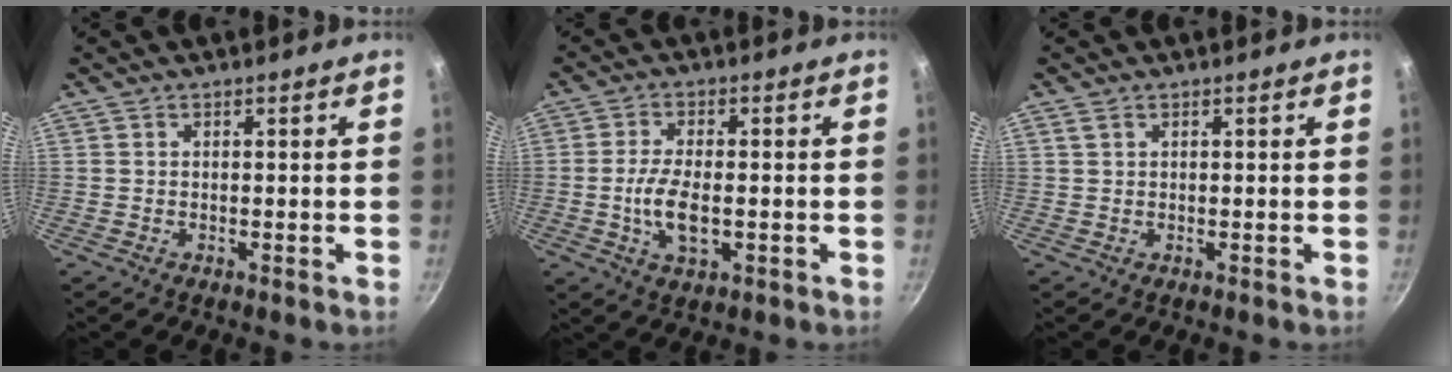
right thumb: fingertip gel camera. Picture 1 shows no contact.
{"total": 7.9, "force": [-1.4, 3.6, 6.9], "torque": [-0.134, 0.004, -0.029]}
{"total": 1.2, "force": [0.6, 0.8, 0.6], "torque": [-0.012, 0.001, 0.012]}